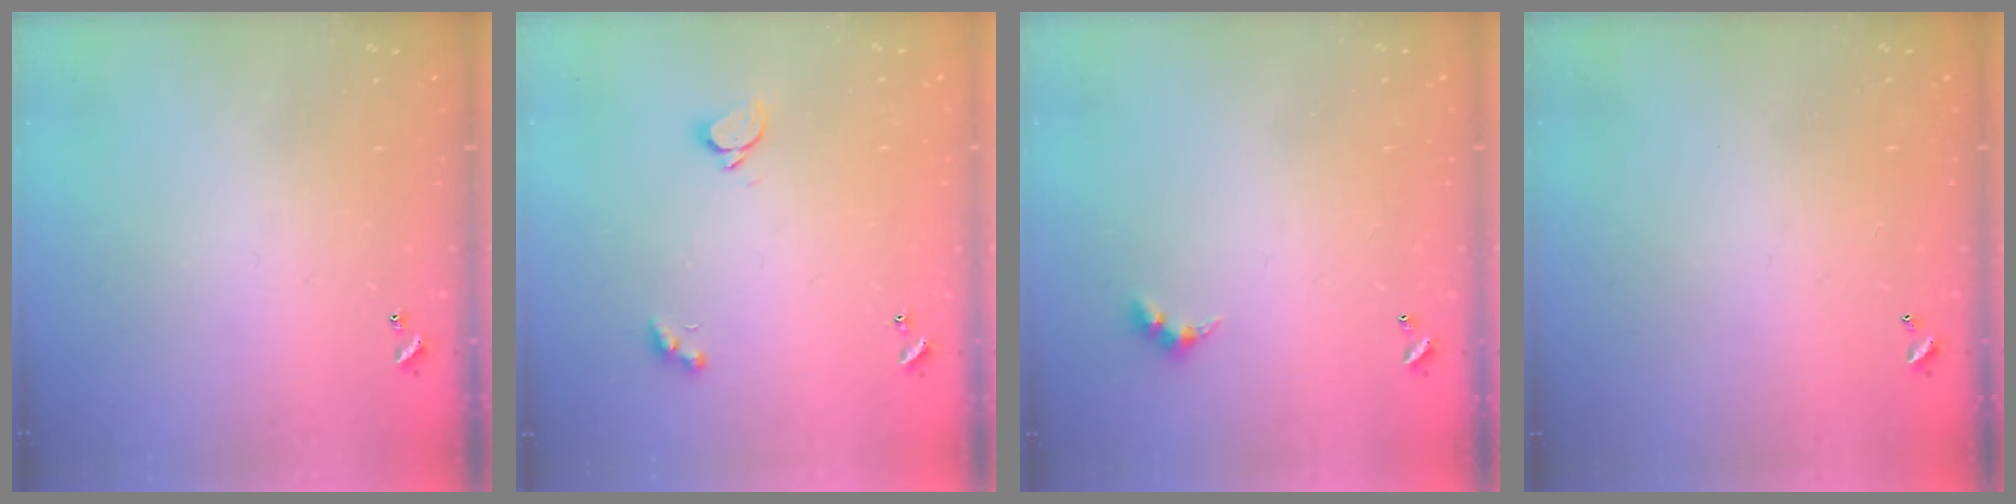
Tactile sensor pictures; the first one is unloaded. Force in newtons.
{"total": 1.8, "press": 1.6, "slide": 0.8}
{"total": 3.0, "press": 2.9, "slide": 0.5}
{"total": 2.9, "press": 2.9, "slide": 0.1}